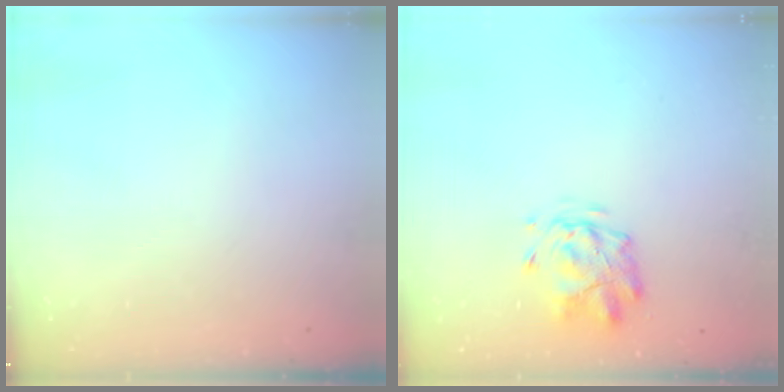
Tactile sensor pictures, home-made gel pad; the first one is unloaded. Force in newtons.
{"total": 2.8, "press": 2.4, "slide": 1.4}